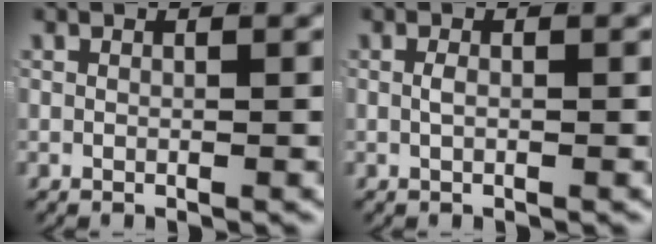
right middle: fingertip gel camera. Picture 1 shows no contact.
{"total": 0.6, "force": [-0.2, -0.1, 0.6], "torque": [-0.013, -0.004, 0.000]}